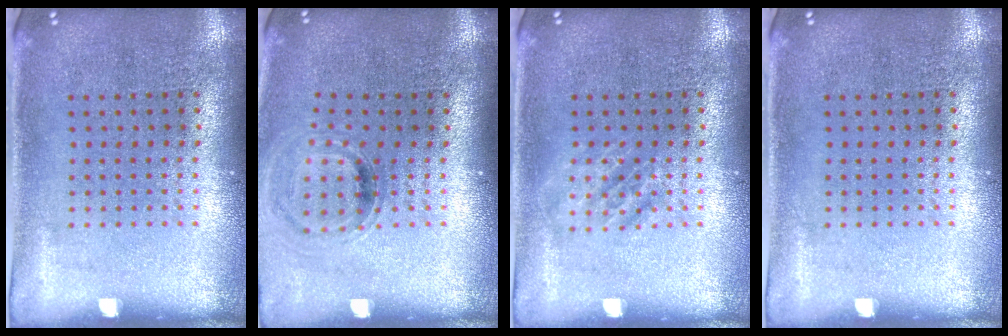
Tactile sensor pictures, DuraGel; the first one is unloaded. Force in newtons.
{"total": 0.9, "press": 0.8, "slide": 0.2}
{"total": 1.4, "press": 1.4, "slide": 0.2}
{"total": 0.0}